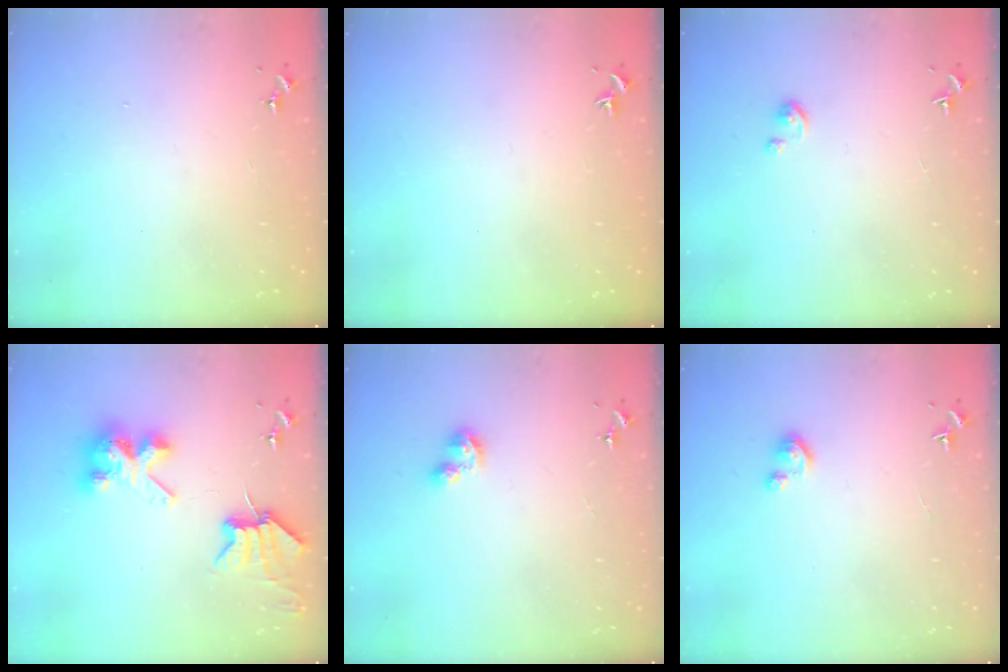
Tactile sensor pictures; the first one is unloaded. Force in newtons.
{"total": 0.0}
{"total": 2.6, "press": 2.6, "slide": 0.3}
{"total": 9.0, "press": 9.0, "slide": 1.0}
{"total": 2.6, "press": 2.6, "slide": 0.3}
{"total": 2.8, "press": 2.8, "slide": 0.3}